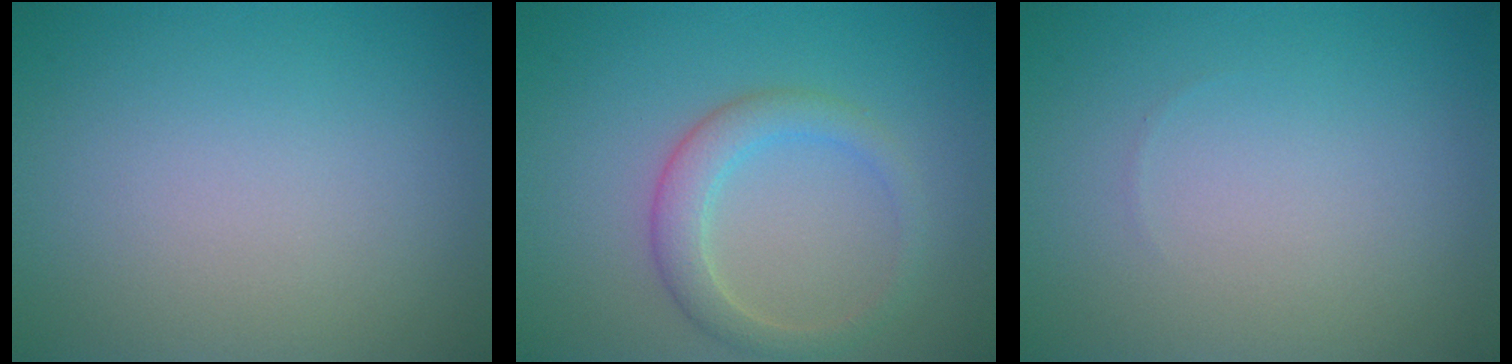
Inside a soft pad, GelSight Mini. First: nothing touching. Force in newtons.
{"total": 3.0, "press": 3.0, "slide": 0.1}
{"total": 0.0}